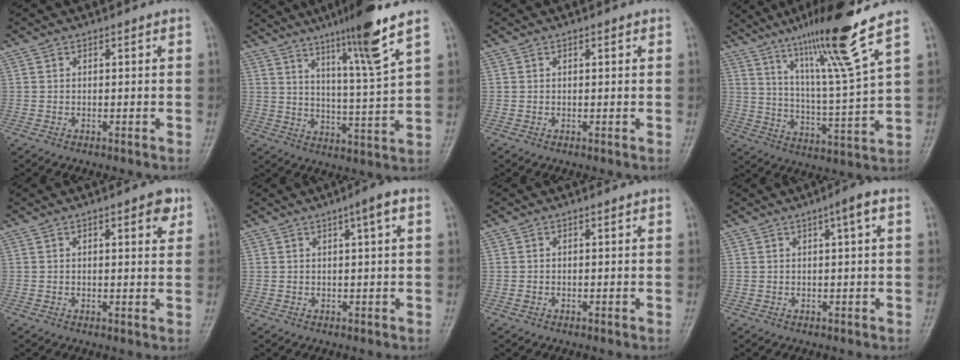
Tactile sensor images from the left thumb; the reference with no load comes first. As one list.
[{"total": 13.4, "force": [8.5, -0.5, 10.3], "torque": [-0.174, -0.048, 0.143]}, {"total": 0.9, "force": [0.4, 0.3, 0.7], "torque": [-0.011, 0.002, 0.004]}, {"total": 17.4, "force": [11.5, -0.5, 13.1], "torque": [-0.217, -0.058, 0.195]}, {"total": 4.5, "force": [2.2, 1.6, 3.7], "torque": [-0.038, -0.006, 0.025]}, {"total": 3.6, "force": [1.5, 0.3, 3.3], "torque": [-0.052, 0.004, 0.023]}, {"total": 0.7, "force": [0.0, 0.4, 0.6], "torque": [-0.008, 0.001, 0.003]}, {"total": 3.4, "force": [1.3, 0.3, 3.1], "torque": [-0.050, 0.006, 0.020]}]